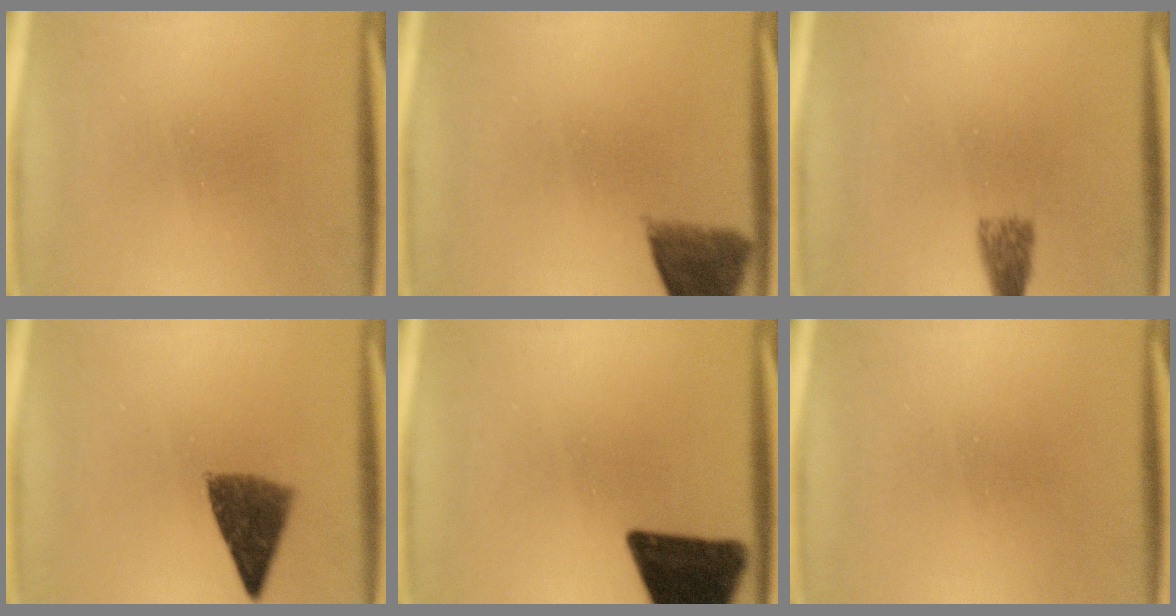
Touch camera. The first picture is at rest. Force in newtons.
{"total": 5.5}
{"total": 2.7}
{"total": 7.2}
{"total": 15.8}
{"total": 1.6}